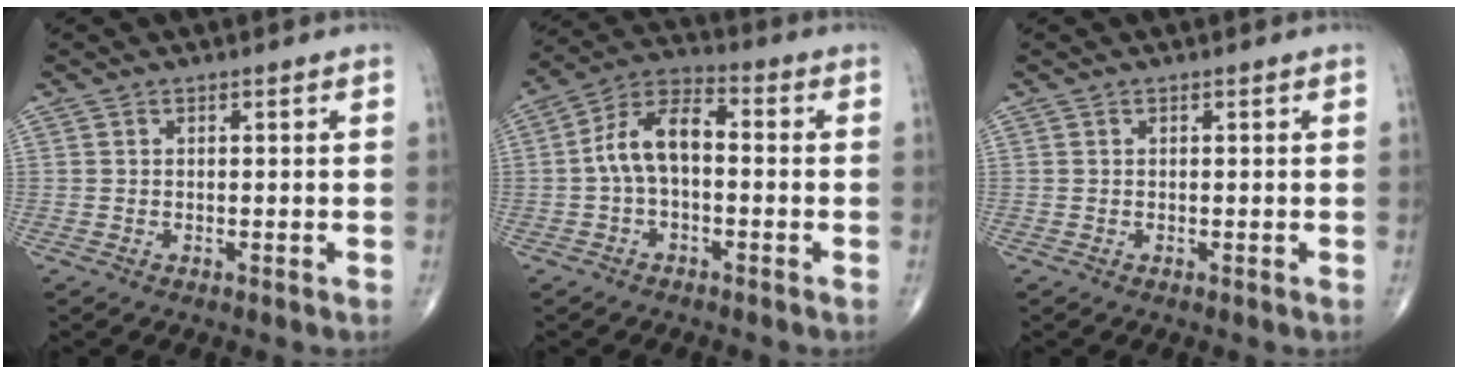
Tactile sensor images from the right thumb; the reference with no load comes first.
{"total": 9.5, "force": [-0.6, 5.2, 7.9], "torque": [-0.143, 0.037, -0.022]}
{"total": 0.0}